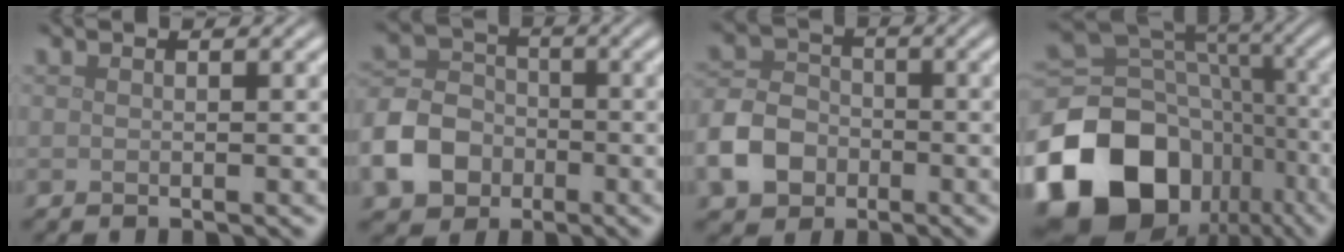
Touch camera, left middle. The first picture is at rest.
{"total": 6.3, "force": [-2.5, 5.0, 2.9], "torque": [-0.067, 0.002, -0.061]}
{"total": 5.5, "force": [-2.3, 4.3, 2.6], "torque": [-0.060, 0.003, -0.054]}
{"total": 18.4, "force": [-7.6, 13.9, 9.4], "torque": [-0.205, -0.013, -0.126]}